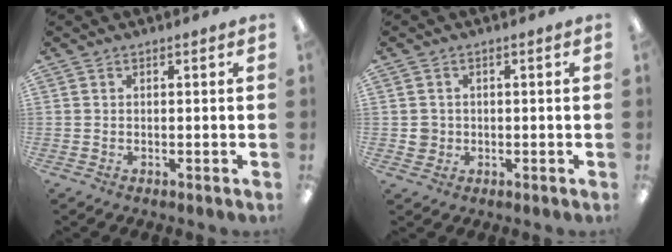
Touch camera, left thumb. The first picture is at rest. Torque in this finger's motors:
{"motor_torque": [-0.12, 0.20, 0.13, -0.04, 0.00]}